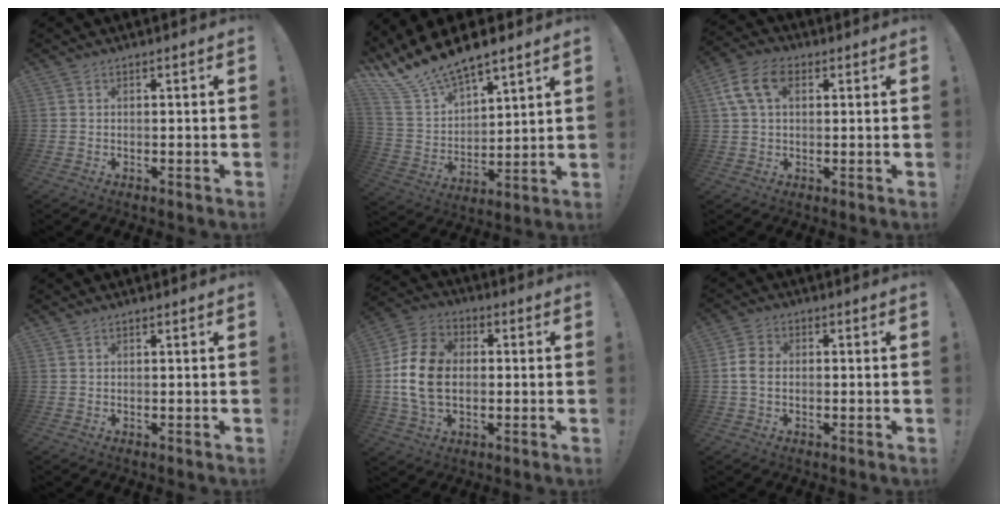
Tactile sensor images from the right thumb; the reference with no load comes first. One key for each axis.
{"total": 14.2, "fx": 12.5, "fy": 4.8, "fz": 4.9, "tx": -0.120, "ty": -0.095, "tz": 0.233}
{"total": 10.6, "fx": 3.4, "fy": 6.7, "fz": 7.5, "tx": -0.141, "ty": 0.005, "tz": 0.065}
{"total": 0.5, "fx": 0.4, "fy": 0.2, "fz": 0.2, "tx": -0.001, "ty": -0.001, "tz": 0.008}
{"total": 16.0, "fx": -0.8, "fy": 11.5, "fz": 11.2, "tx": -0.207, "ty": 0.018, "tz": -0.013}
{"total": 5.5, "fx": -0.4, "fy": 4.0, "fz": 3.7, "tx": -0.068, "ty": 0.011, "tz": -0.008}